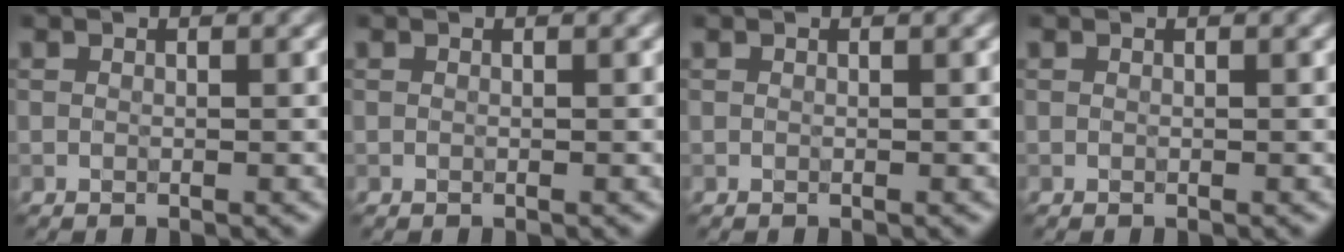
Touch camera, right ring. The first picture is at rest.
{"total": 0.0}
{"total": 0.0}
{"total": 0.0}